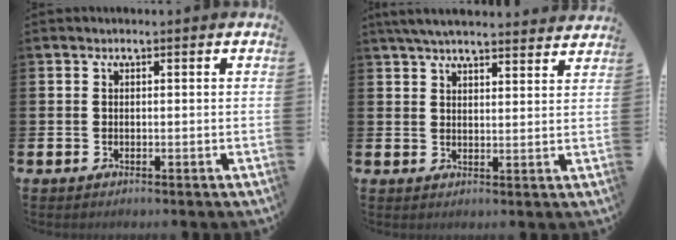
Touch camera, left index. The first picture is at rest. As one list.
[{"total": 5.2, "force": [5.0, 0.5, 1.4], "torque": [-0.034, -0.019, 0.091]}]